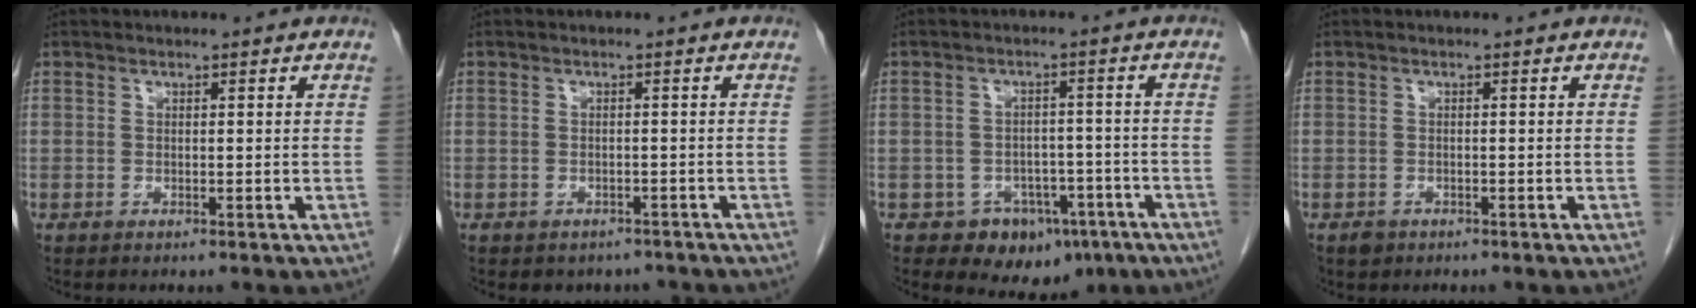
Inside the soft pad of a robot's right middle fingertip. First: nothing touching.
{"total": 3.8, "force": [-3.3, 2.0, 0.3], "torque": [-0.002, 0.008, -0.039]}
{"total": 7.8, "force": [-4.4, 5.9, 2.5], "torque": [-0.016, 0.018, -0.052]}
{"total": 1.2, "force": [-0.8, 0.9, 0.1], "torque": [-0.006, 0.002, -0.009]}